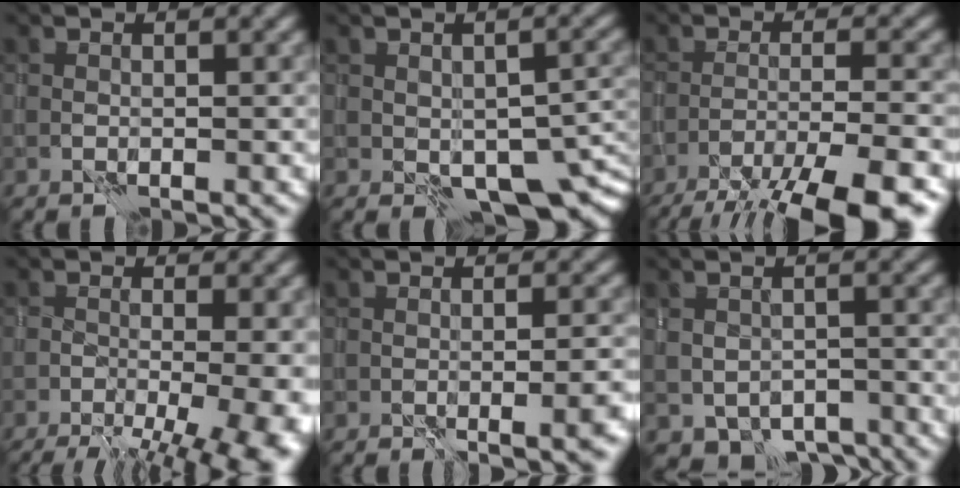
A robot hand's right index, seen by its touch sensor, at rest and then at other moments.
{"total": 7.0, "force": [-2.2, 3.6, 5.6], "torque": [-0.076, -0.008, -0.023]}
{"total": 10.3, "force": [-8.2, 1.5, 6.1], "torque": [-0.087, -0.011, -0.119]}
{"total": 13.7, "force": [-7.1, 6.0, 10.1], "torque": [-0.090, -0.014, -0.070]}
{"total": 2.5, "force": [-0.7, 0.5, 2.3], "torque": [-0.036, -0.004, -0.008]}
{"total": 4.2, "force": [-2.7, 2.7, 1.8], "torque": [-0.014, -0.008, -0.033]}